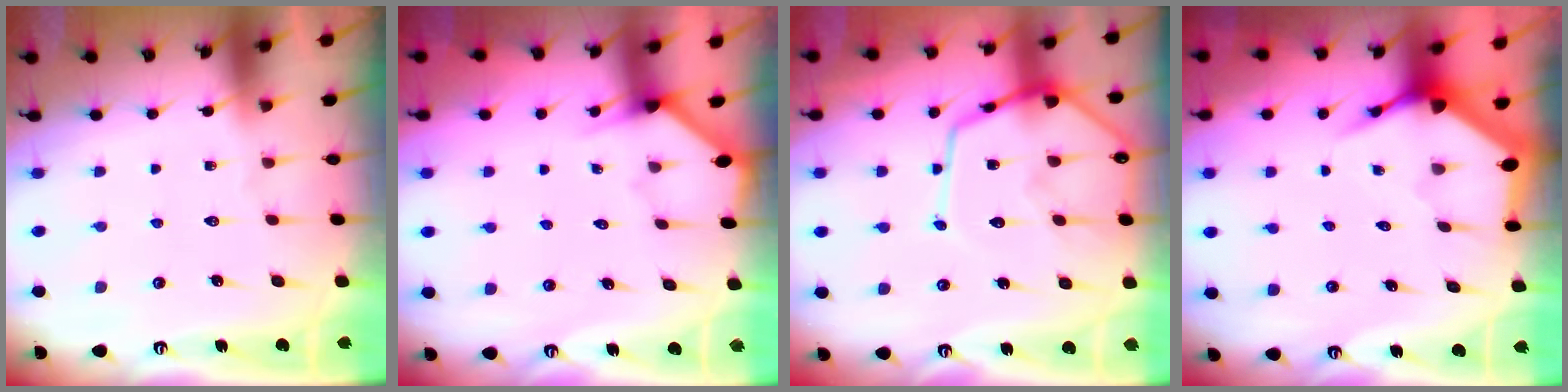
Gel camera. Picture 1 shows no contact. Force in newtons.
{"total": 1.9, "press": 1.9, "slide": 0.1}
{"total": 15.5, "press": 15.4, "slide": 1.3}
{"total": 4.7, "press": 4.6, "slide": 0.5}